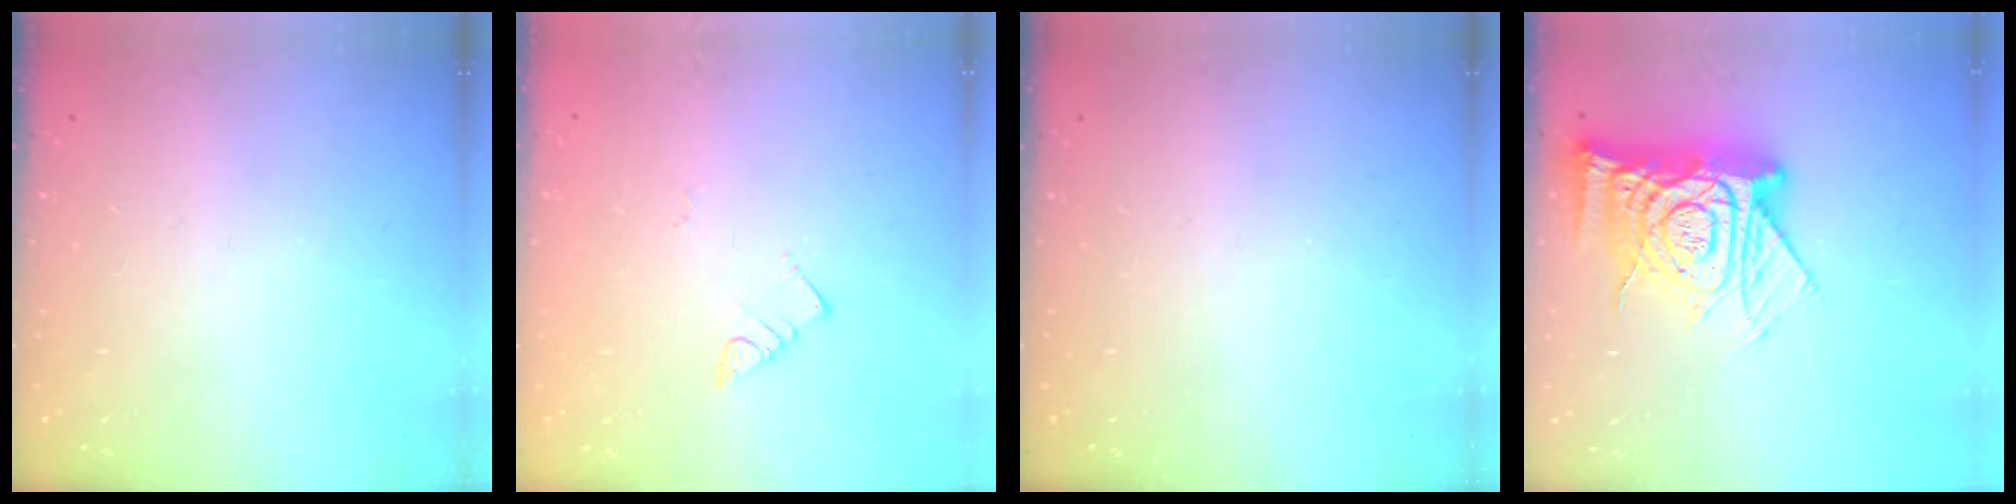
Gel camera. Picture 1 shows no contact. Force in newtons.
{"total": 3.0, "press": 3.0, "slide": 0.2}
{"total": 0.0}
{"total": 17.2, "press": 17.2, "slide": 1.7}